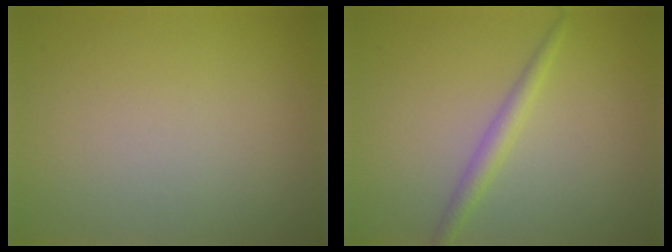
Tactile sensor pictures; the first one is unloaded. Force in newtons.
{"total": 1.8, "press": 1.8, "slide": 0.1}